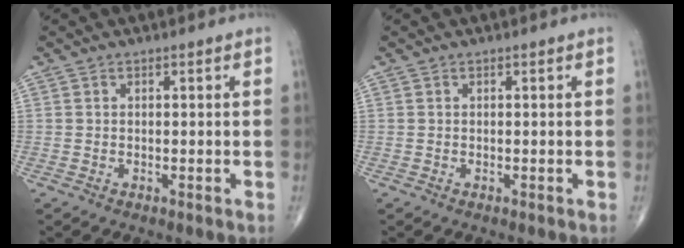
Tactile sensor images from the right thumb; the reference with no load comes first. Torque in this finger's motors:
{"motor_torque": [0.00, 0.00, 0.00, 0.00, 0.00]}